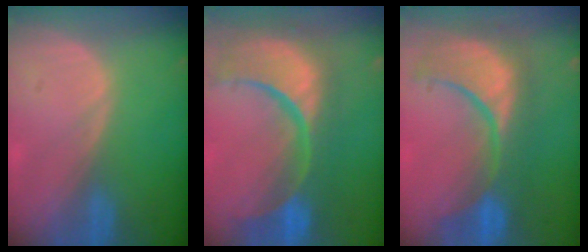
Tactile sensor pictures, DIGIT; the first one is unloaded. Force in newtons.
{"total": 15.2, "press": 12.1, "slide": 9.2}
{"total": 11.9, "press": 10.8, "slide": 4.8}